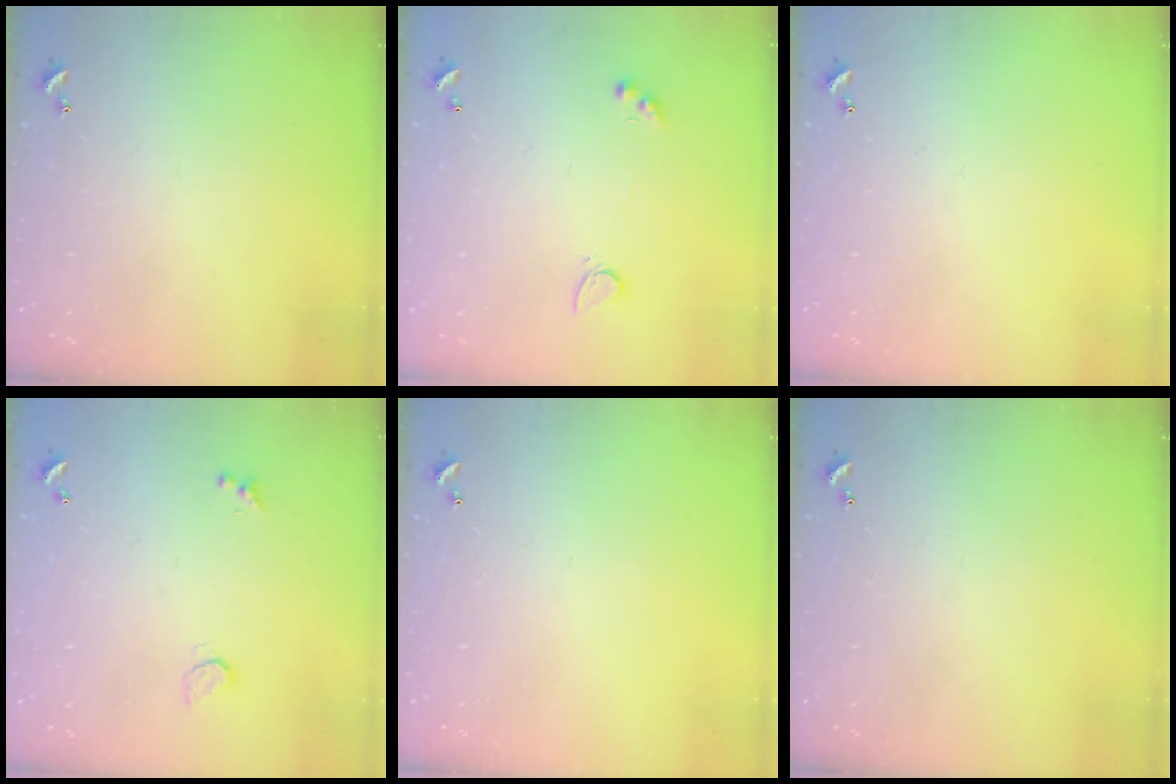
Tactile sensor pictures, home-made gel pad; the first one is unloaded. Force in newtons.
{"total": 2.9, "press": 2.6, "slide": 1.3}
{"total": 0.0}
{"total": 0.9, "press": 0.8, "slide": 0.4}
{"total": 0.0}
{"total": 0.0}